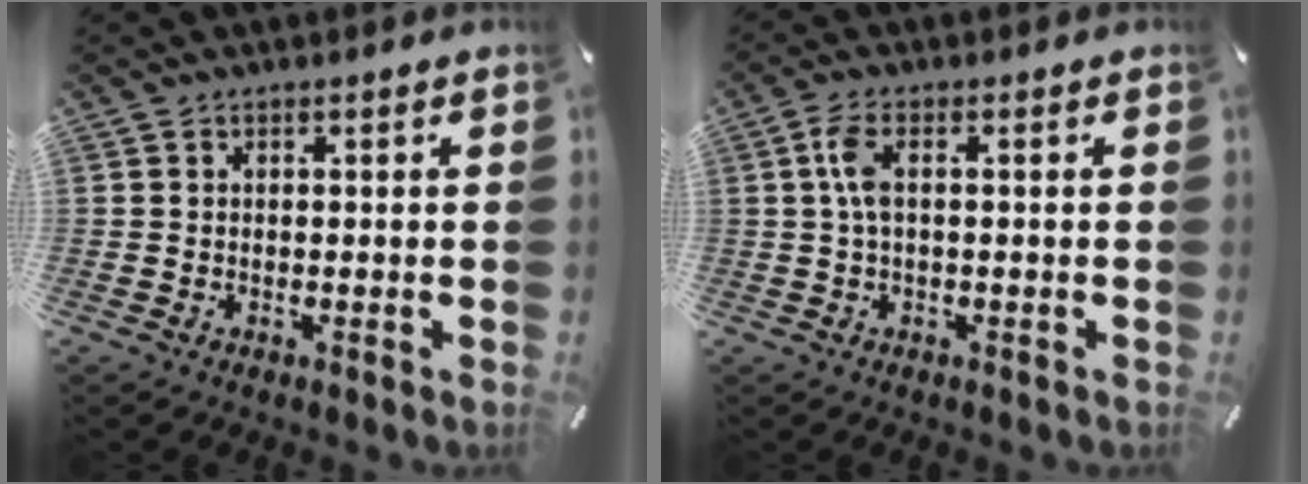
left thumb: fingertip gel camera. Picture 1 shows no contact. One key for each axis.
{"total": 4.5, "fx": 0.3, "fy": 1.6, "fz": 4.2, "tx": -0.094, "ty": 0.000, "tz": 0.001}